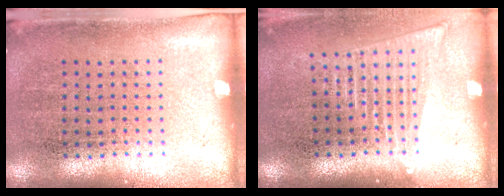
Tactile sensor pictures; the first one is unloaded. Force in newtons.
{"total": 1.6, "press": 1.4, "slide": 0.7}